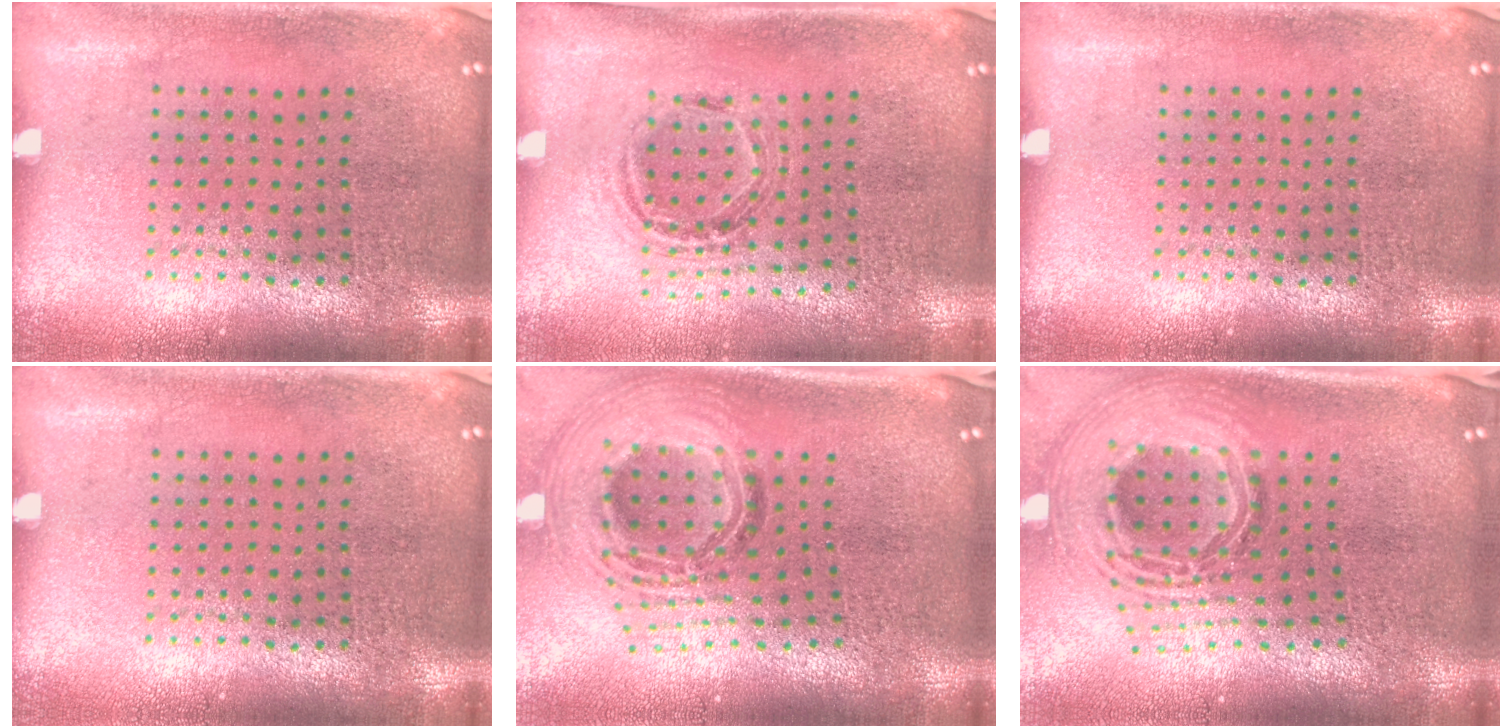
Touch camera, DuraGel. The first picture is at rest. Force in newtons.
{"total": 1.0, "press": 1.0, "slide": 0.1}
{"total": 0.0}
{"total": 0.0}
{"total": 2.1, "press": 1.6, "slide": 1.4}
{"total": 3.0, "press": 2.0, "slide": 2.2}